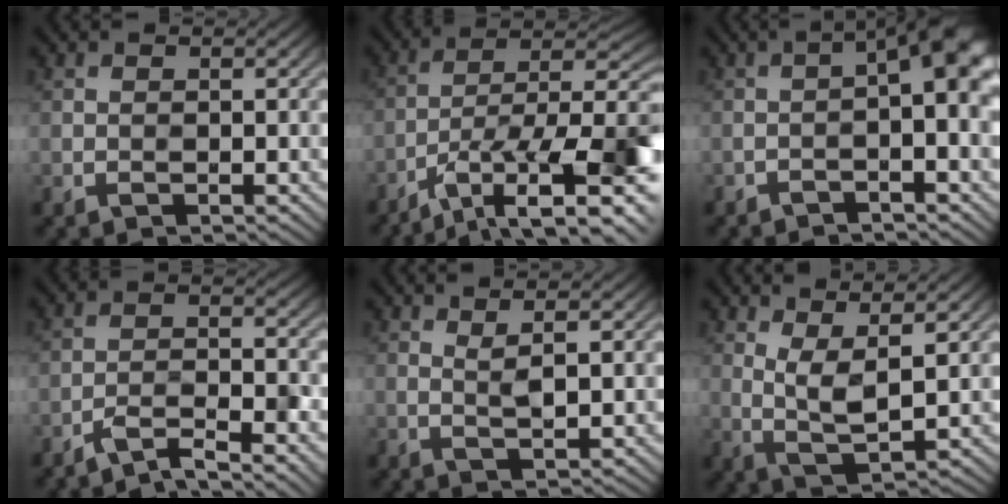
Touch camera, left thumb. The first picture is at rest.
{"total": 16.1, "force": [-6.1, 6.4, 13.4], "torque": [-0.211, -0.023, -0.084]}
{"total": 7.0, "force": [-1.4, 1.0, 6.8], "torque": [-0.078, 0.018, -0.020]}
{"total": 5.2, "force": [-3.6, 1.0, 3.5], "torque": [-0.064, 0.005, -0.061]}
{"total": 2.1, "force": [1.9, -0.1, 1.1], "torque": [-0.024, 0.006, 0.031]}
{"total": 4.0, "force": [2.7, 0.5, 3.0], "torque": [-0.075, 0.001, 0.057]}